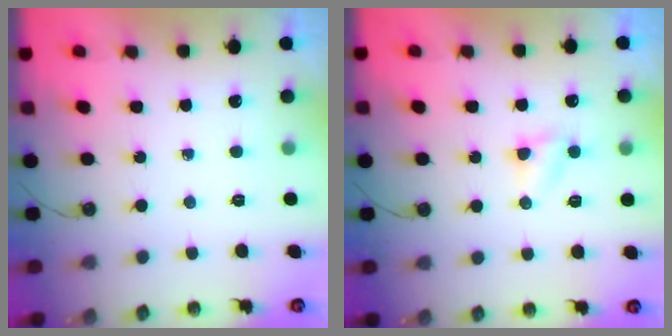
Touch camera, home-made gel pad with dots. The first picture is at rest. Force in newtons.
{"total": 4.5, "press": 4.4, "slide": 0.6}